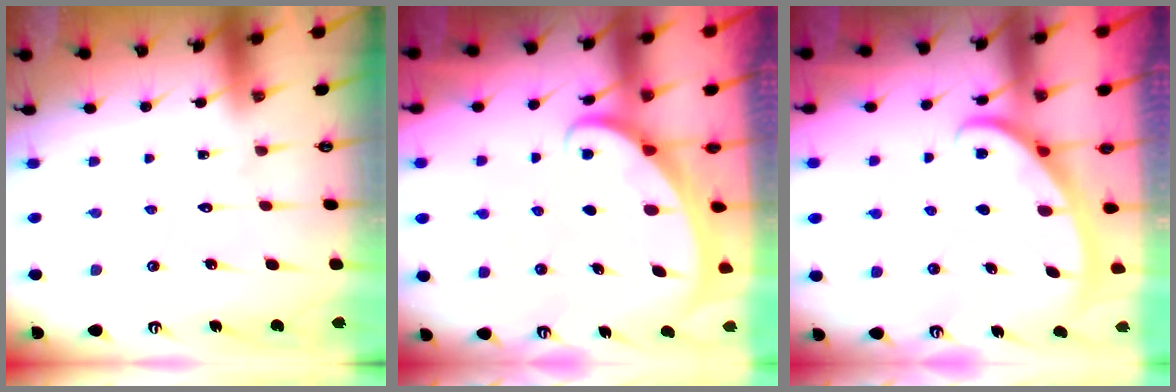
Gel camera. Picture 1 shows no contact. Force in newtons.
{"total": 1.9, "press": 1.9, "slide": 0.2}
{"total": 2.8, "press": 2.8, "slide": 0.3}